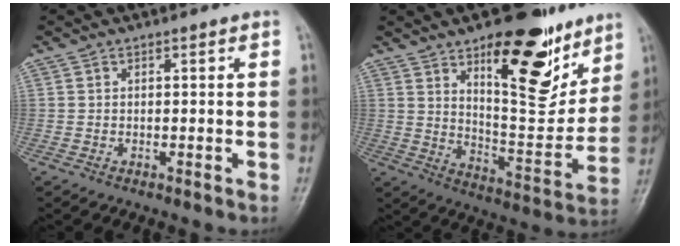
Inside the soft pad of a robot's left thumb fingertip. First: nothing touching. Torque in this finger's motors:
{"motor_torque": [0.84, 0.81, 1.48, -1.29, 0.27]}